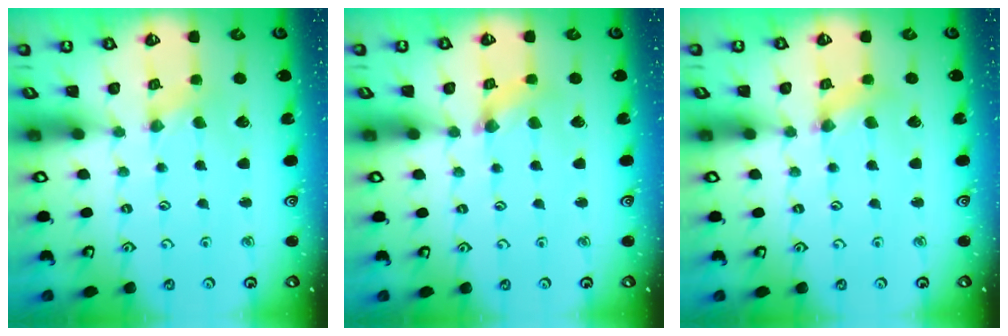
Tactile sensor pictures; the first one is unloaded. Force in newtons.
{"total": 1.7, "press": 1.7, "slide": 0.3}
{"total": 1.3, "press": 1.3, "slide": 0.3}